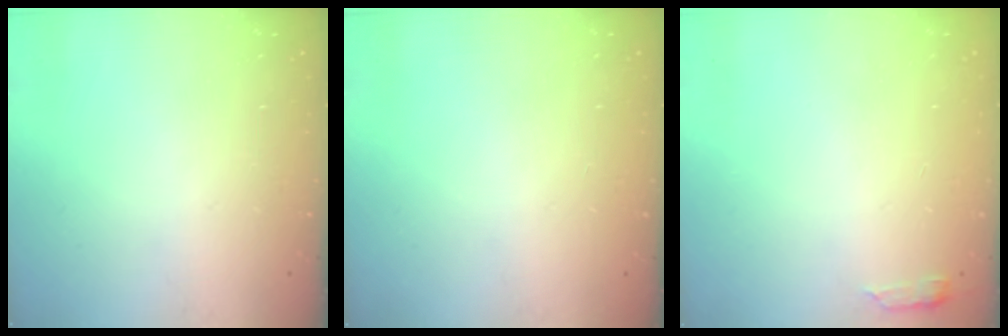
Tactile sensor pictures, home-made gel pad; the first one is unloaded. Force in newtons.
{"total": 0.0}
{"total": 2.9, "press": 2.8, "slide": 0.6}